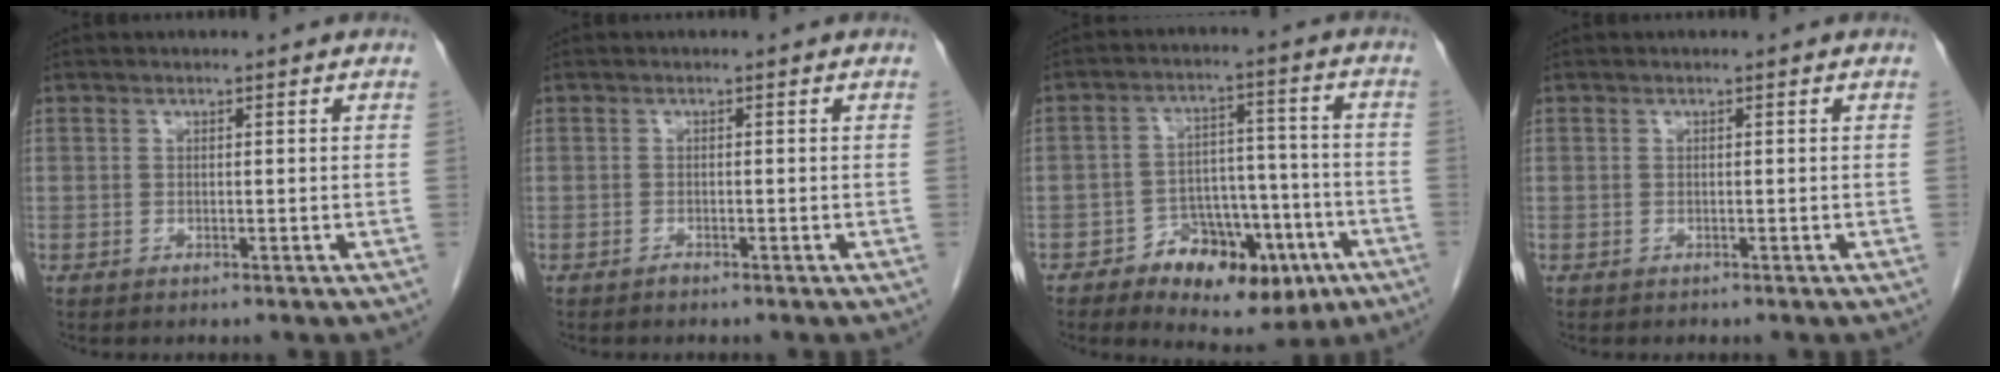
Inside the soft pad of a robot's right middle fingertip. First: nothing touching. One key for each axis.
{"total": 0.5, "fx": -0.5, "fy": 0.1, "fz": 0.2, "tx": -0.005, "ty": -0.001, "tz": -0.009}
{"total": 11.9, "fx": -6.1, "fy": 6.4, "fz": 7.9, "tx": -0.105, "ty": 0.024, "tz": -0.083}
{"total": 0.0}